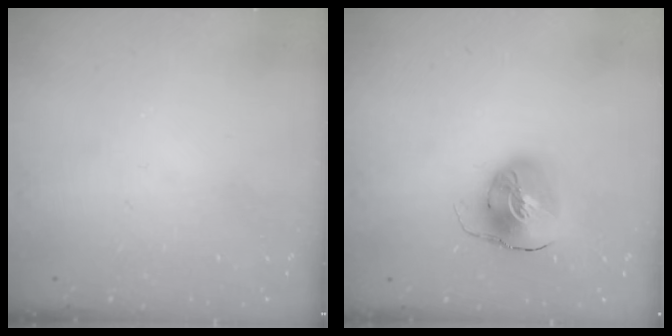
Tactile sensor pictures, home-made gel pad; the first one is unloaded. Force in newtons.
{"total": 9.3, "press": 9.2, "slide": 1.3}